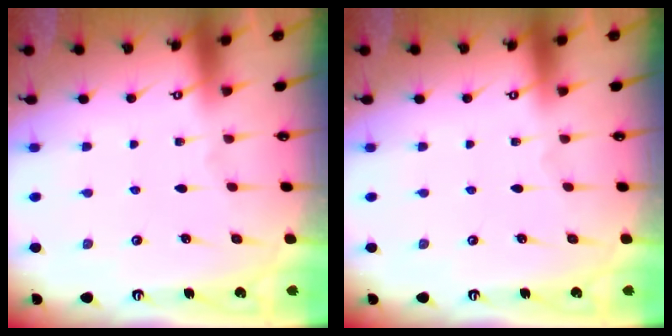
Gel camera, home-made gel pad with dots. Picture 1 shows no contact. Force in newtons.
{"total": 0.0}